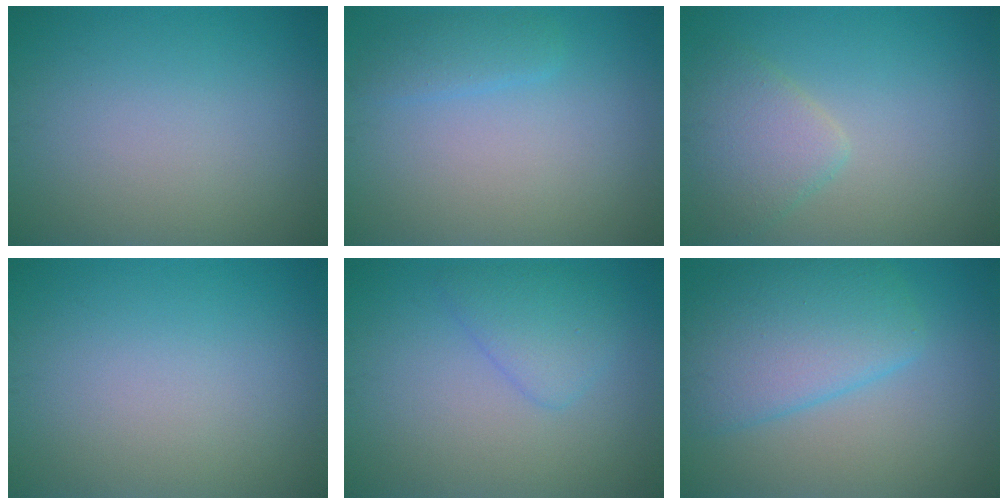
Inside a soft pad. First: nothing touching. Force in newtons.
{"total": 1.7, "press": 1.7, "slide": 0.1}
{"total": 3.3, "press": 3.3, "slide": 0.1}
{"total": 0.0}
{"total": 2.6, "press": 2.6, "slide": 0.0}
{"total": 6.2, "press": 6.2, "slide": 0.2}